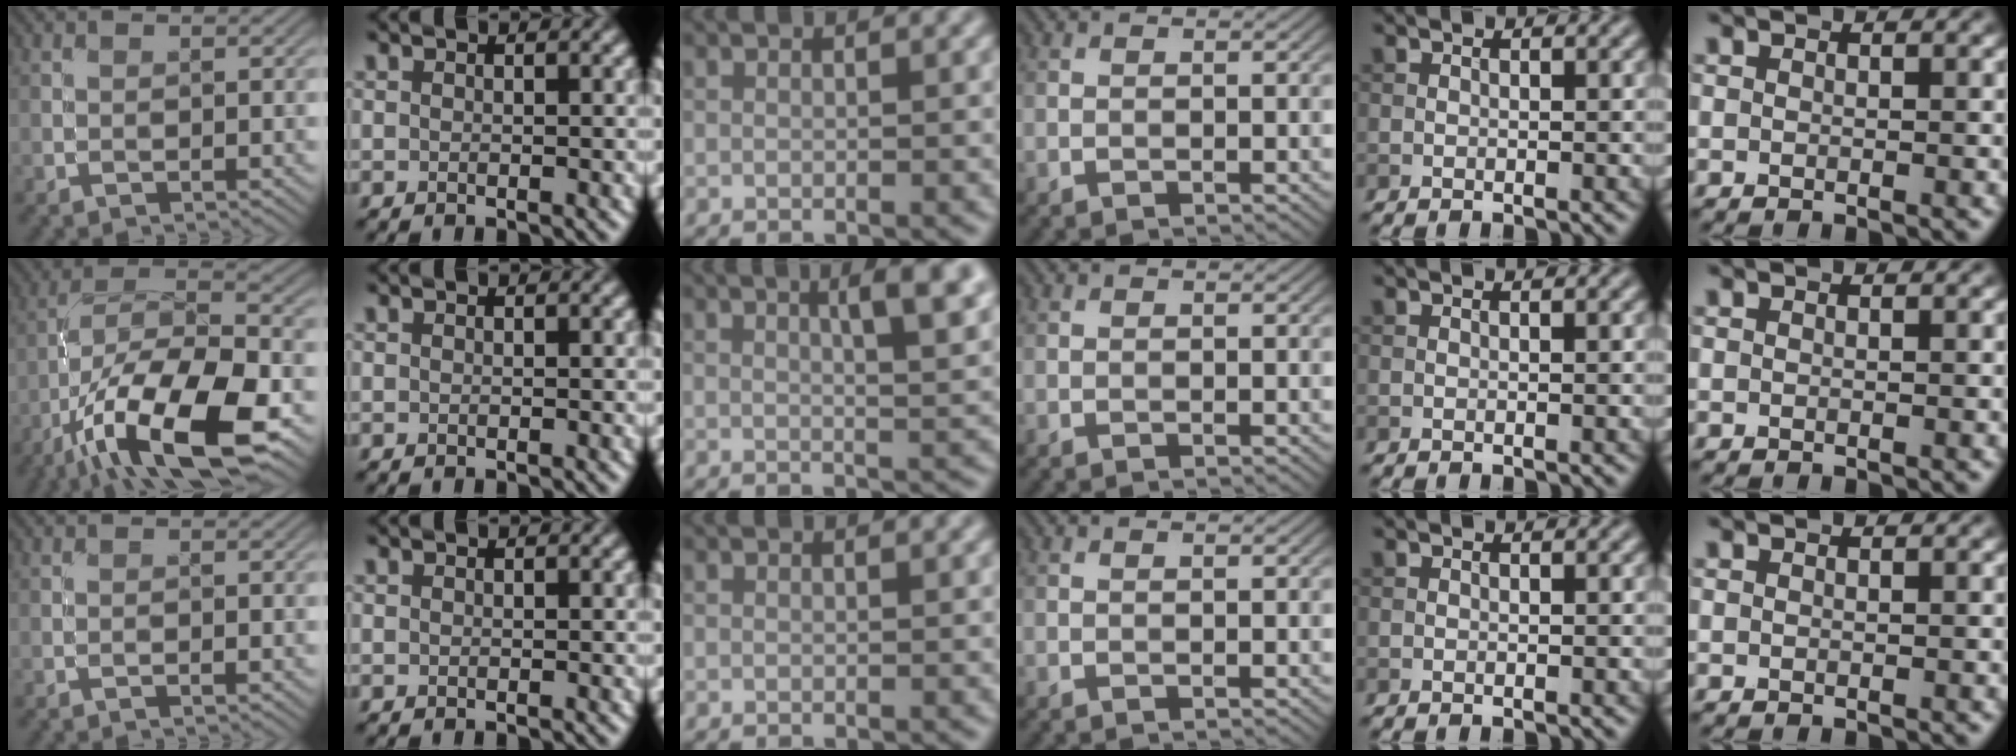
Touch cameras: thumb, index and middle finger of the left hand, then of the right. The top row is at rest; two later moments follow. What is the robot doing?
{"motion": "unscrew", "object": "medicine bottle"}